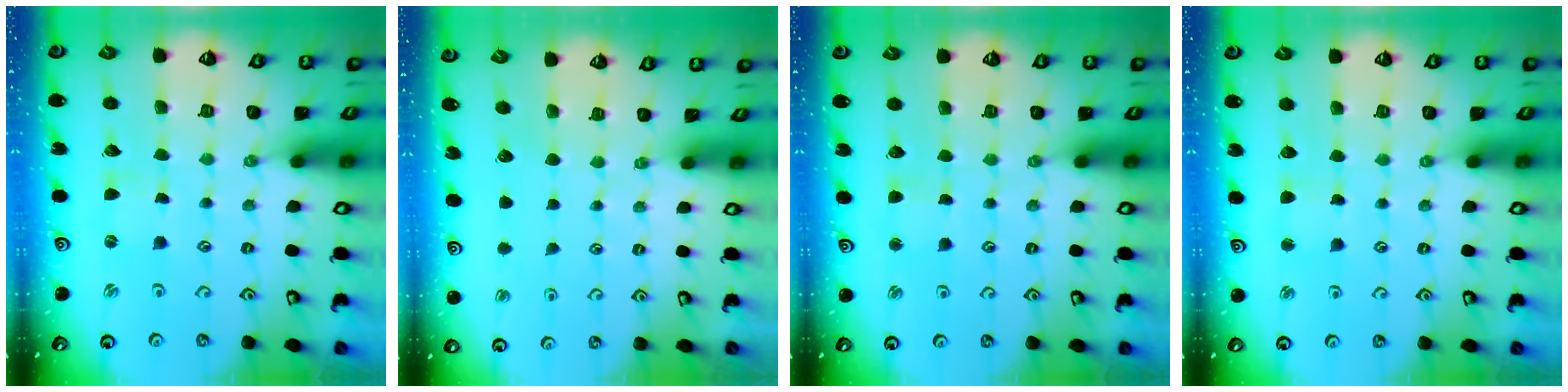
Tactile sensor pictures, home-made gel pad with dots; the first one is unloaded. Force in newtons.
{"total": 0.0}
{"total": 2.4, "press": 2.4, "slide": 0.4}
{"total": 2.7, "press": 2.7, "slide": 0.3}